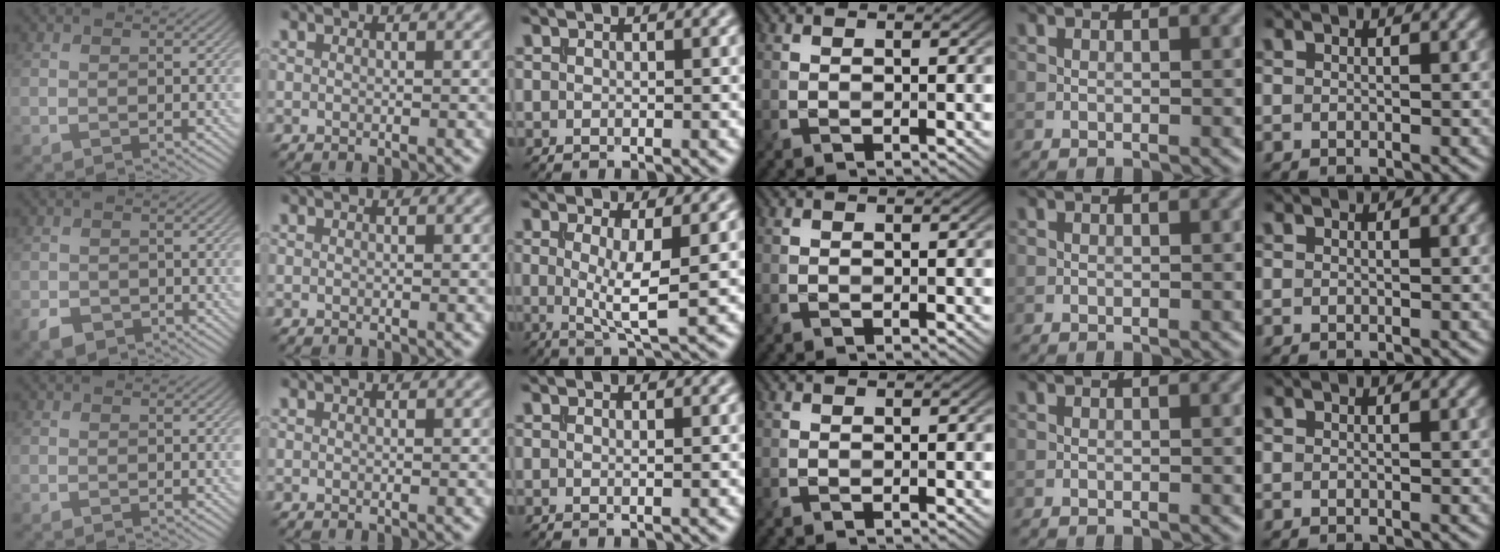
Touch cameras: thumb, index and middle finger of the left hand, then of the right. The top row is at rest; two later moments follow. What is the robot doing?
{"motion": "extract", "object": "file holder"}